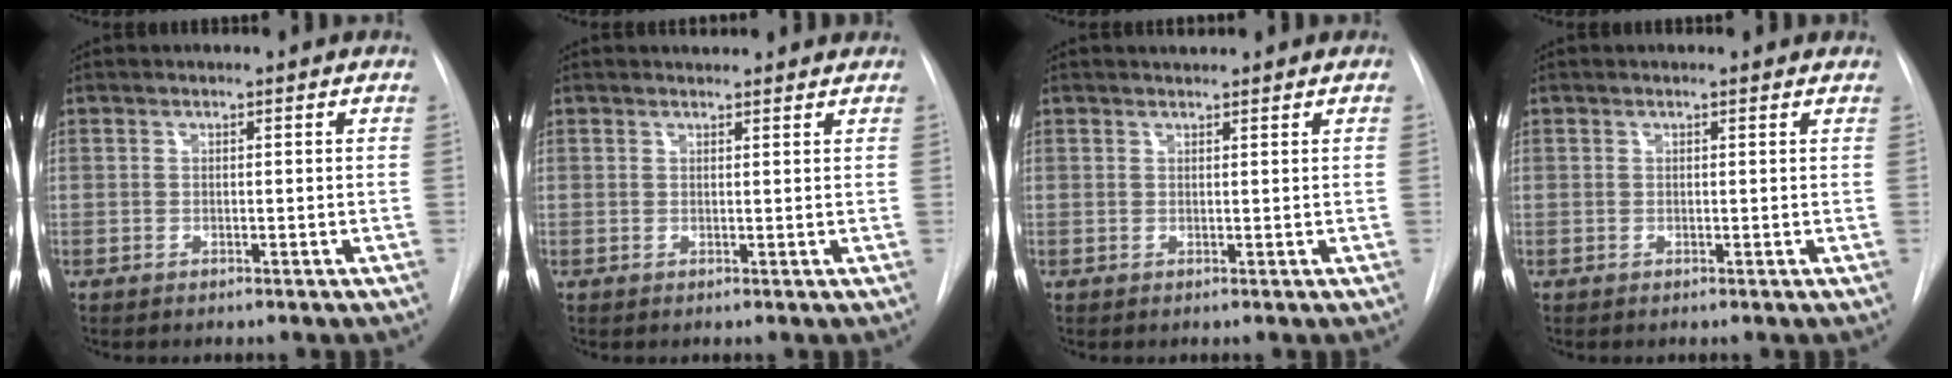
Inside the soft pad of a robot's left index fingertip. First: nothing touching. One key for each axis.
{"total": 5.3, "fx": 4.9, "fy": 1.4, "fz": 1.3, "tx": -0.012, "ty": 0.014, "tz": 0.049}
{"total": 1.7, "fx": 1.5, "fy": 0.4, "fz": 0.6, "tx": -0.008, "ty": 0.015, "tz": 0.024}
{"total": 1.9, "fx": 1.7, "fy": 0.5, "fz": 0.6, "tx": -0.013, "ty": 0.008, "tz": 0.011}